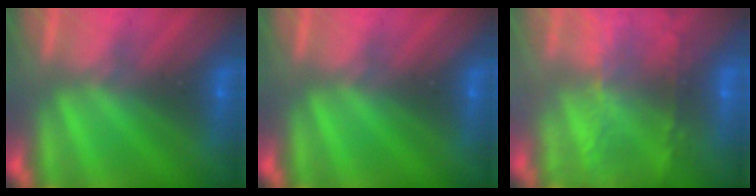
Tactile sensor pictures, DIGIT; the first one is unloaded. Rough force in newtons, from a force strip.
{"total": 0.0}
{"total": 9.1}